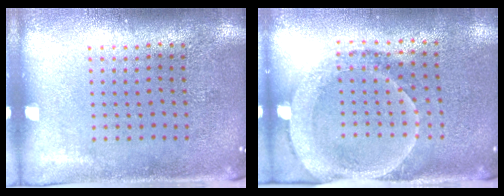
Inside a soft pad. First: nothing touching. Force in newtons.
{"total": 1.8, "press": 1.6, "slide": 0.7}